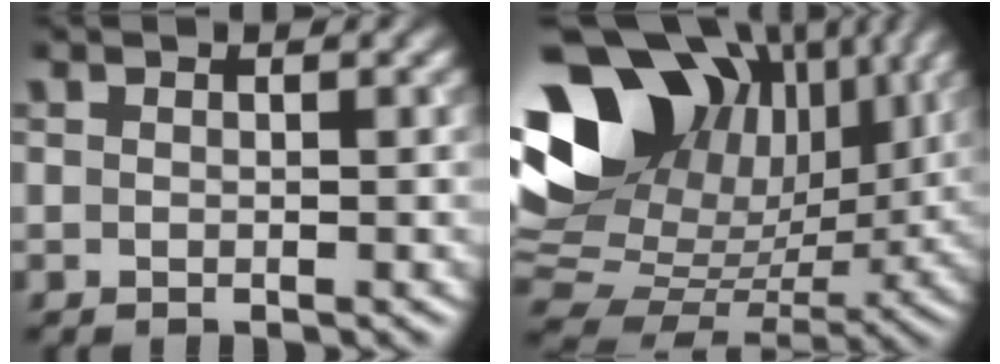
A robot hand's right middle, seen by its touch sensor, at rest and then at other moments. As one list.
[{"total": 19.5, "force": [6.3, 14.4, 11.6], "torque": [-0.199, 0.018, 0.130]}]